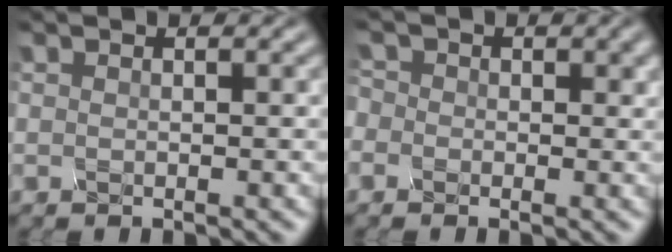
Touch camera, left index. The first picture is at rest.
{"total": 2.3, "force": [-0.2, 2.1, 0.9], "torque": [-0.012, 0.012, -0.017]}